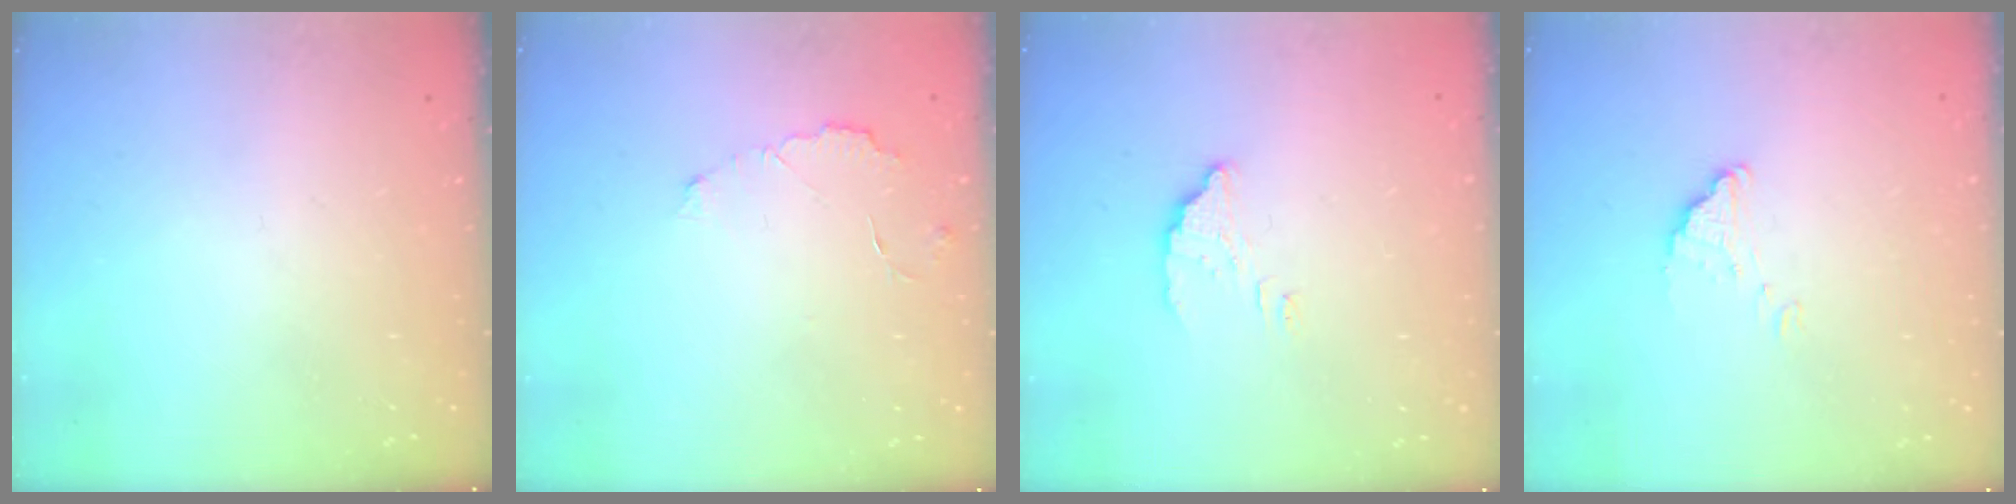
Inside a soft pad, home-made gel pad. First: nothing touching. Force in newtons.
{"total": 3.5, "press": 3.4, "slide": 0.2}
{"total": 3.9, "press": 3.9, "slide": 0.2}
{"total": 1.5, "press": 1.5, "slide": 0.1}